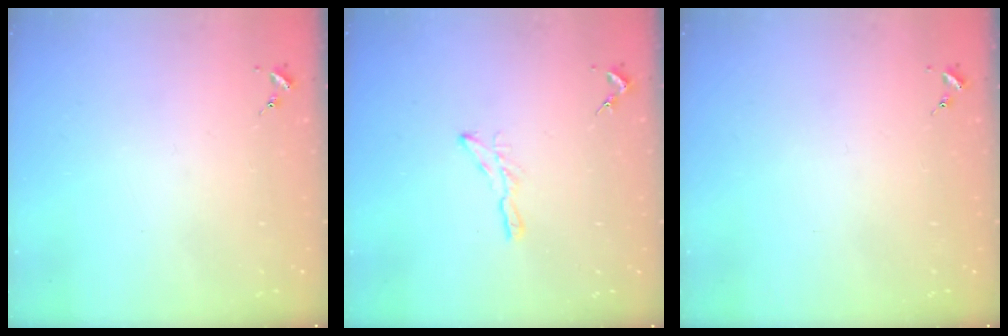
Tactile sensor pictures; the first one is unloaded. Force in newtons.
{"total": 5.4, "press": 5.4, "slide": 0.3}
{"total": 0.0}